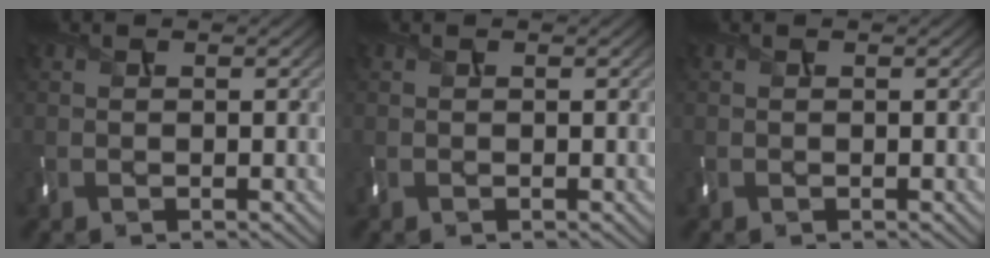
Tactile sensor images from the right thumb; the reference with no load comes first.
{"total": 0.0}
{"total": 0.0}